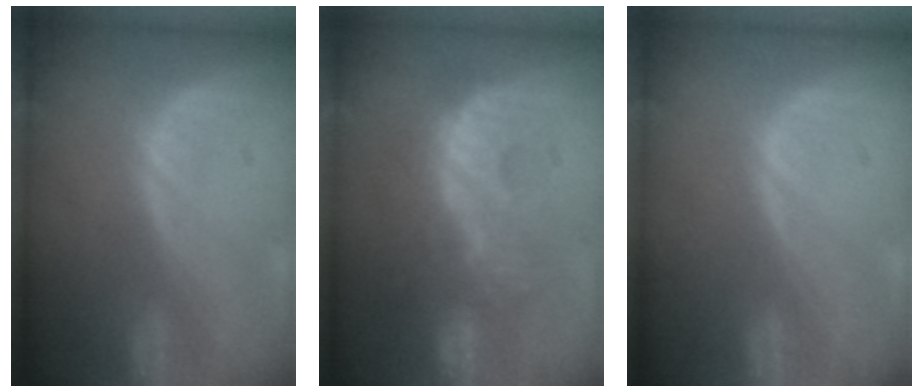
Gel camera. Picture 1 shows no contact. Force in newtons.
{"total": 9.0, "press": 8.9, "slide": 1.7}
{"total": 0.0}